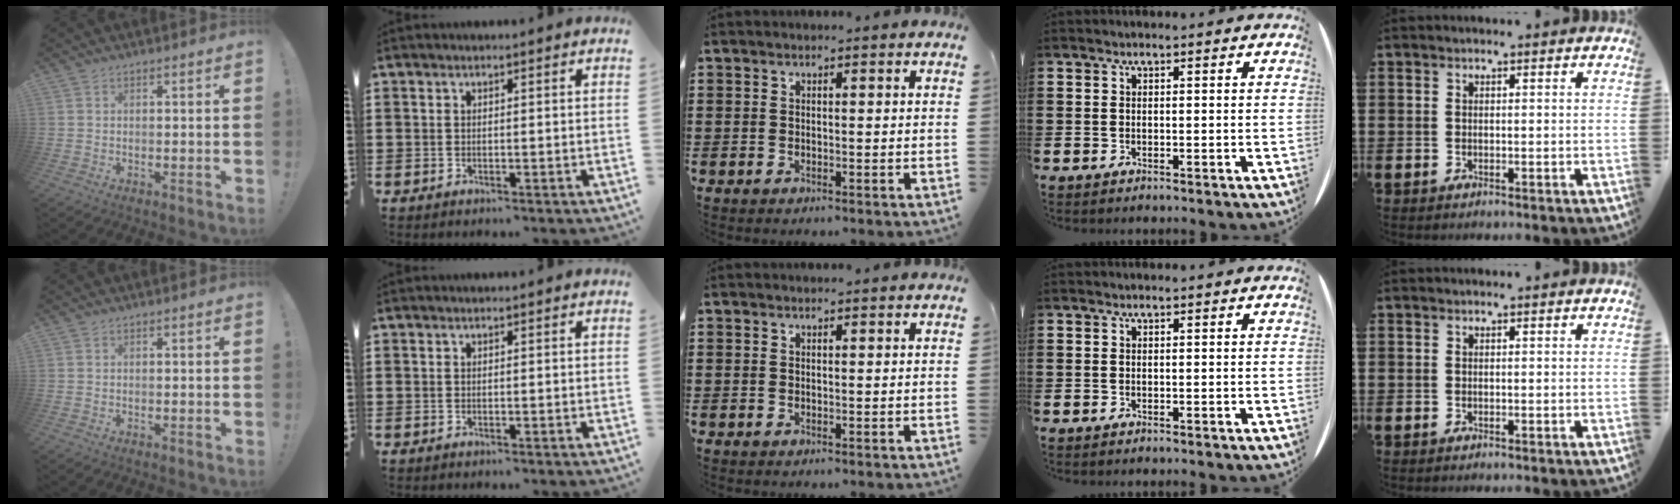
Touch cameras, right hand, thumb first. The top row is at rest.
{}